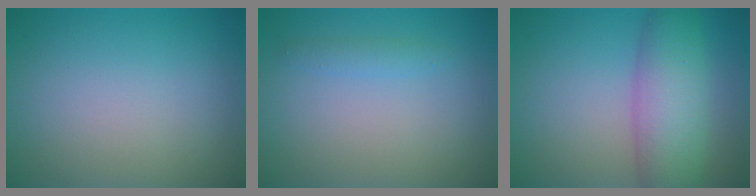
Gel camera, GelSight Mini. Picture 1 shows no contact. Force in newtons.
{"total": 1.1, "press": 1.1, "slide": 0.1}
{"total": 6.7, "press": 6.7, "slide": 0.2}